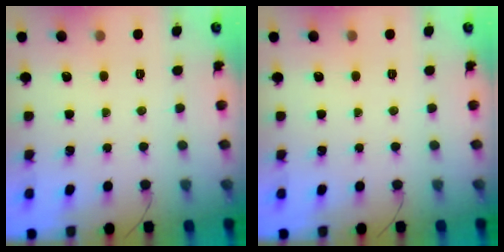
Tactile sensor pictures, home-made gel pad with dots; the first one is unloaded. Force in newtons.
{"total": 0.0}